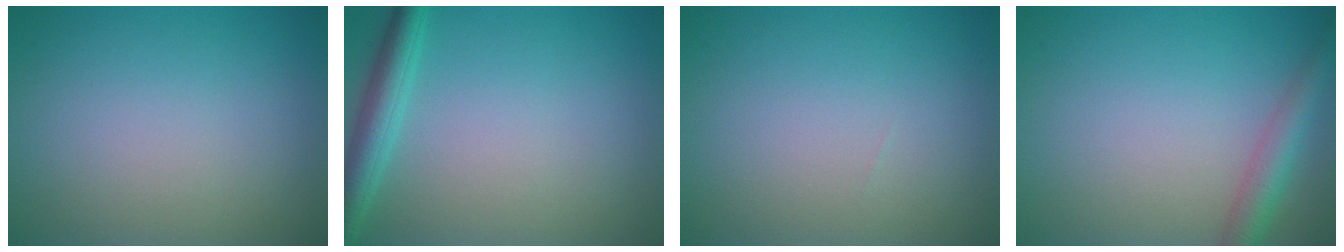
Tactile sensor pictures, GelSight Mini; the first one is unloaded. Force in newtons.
{"total": 3.3, "press": 3.3, "slide": 0.1}
{"total": 0.0}
{"total": 3.2, "press": 3.2, "slide": 0.1}